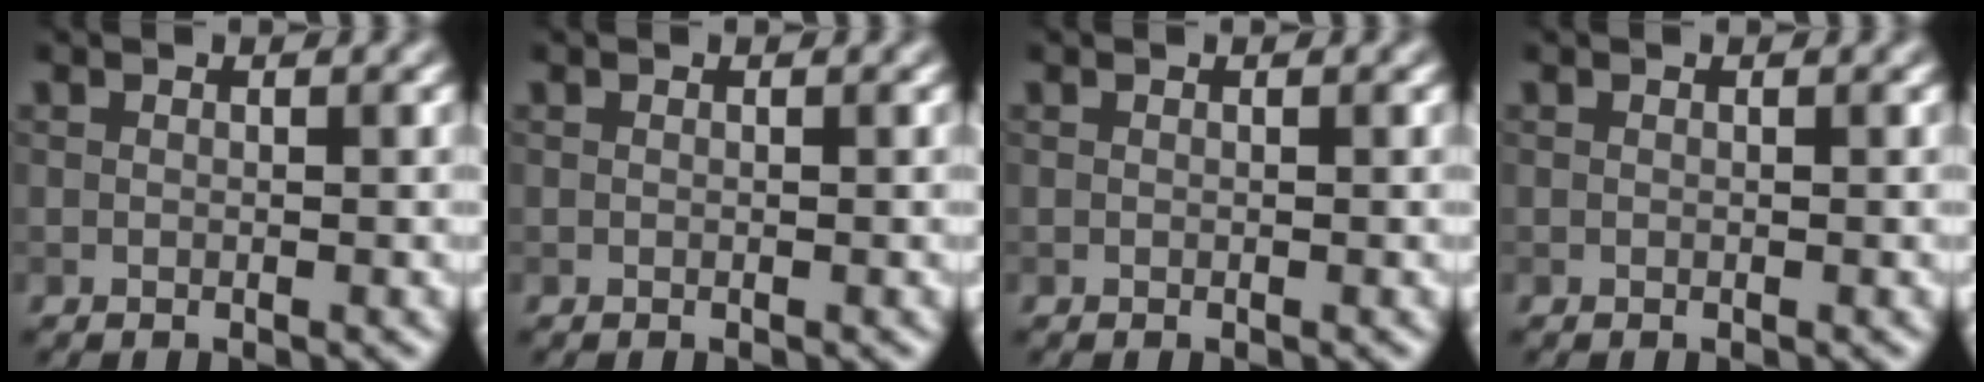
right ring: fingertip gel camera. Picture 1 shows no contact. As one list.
[{"total": 0.0}, {"total": 0.0}, {"total": 0.0}]